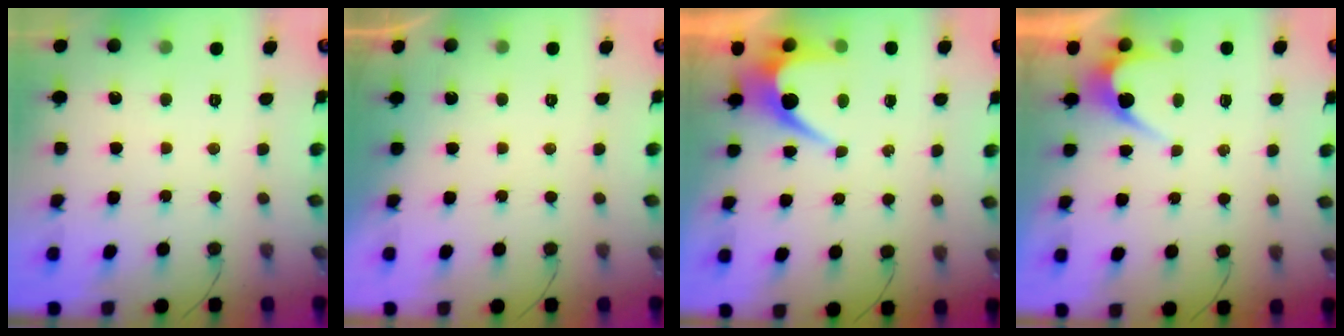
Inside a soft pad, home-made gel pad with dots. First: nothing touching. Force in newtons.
{"total": 0.8, "press": 0.8, "slide": 0.1}
{"total": 7.5, "press": 7.5, "slide": 0.5}
{"total": 3.7, "press": 3.7, "slide": 0.3}